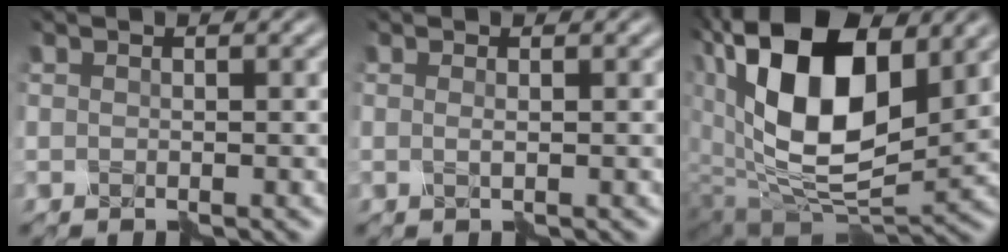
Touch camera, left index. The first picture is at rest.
{"total": 0.6, "force": [-0.1, 0.0, 0.6], "torque": [-0.012, -0.001, -0.001]}
{"total": 12.8, "force": [3.4, 7.4, 9.9], "torque": [-0.170, -0.004, 0.065]}